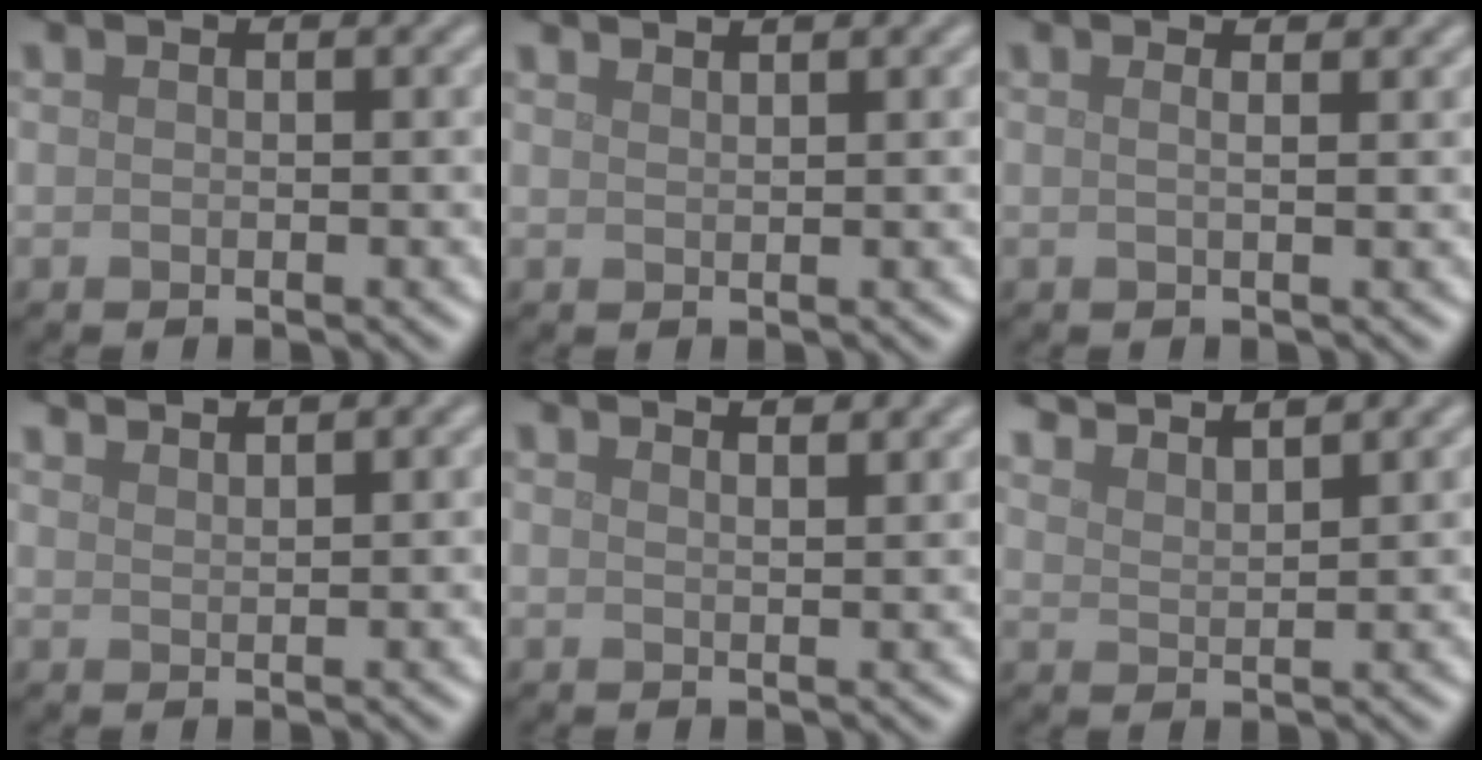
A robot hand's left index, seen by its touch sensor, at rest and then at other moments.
{"total": 1.7, "force": [1.6, 0.4, 0.6], "torque": [0.003, 0.000, 0.013]}
{"total": 2.4, "force": [1.2, 1.1, 1.8], "torque": [-0.007, 0.009, -0.015]}
{"total": 2.7, "force": [2.5, 0.5, 0.9], "torque": [0.005, 0.002, 0.027]}
{"total": 2.5, "force": [2.1, 0.8, 1.2], "torque": [0.002, 0.013, 0.008]}
{"total": 5.5, "force": [5.1, 1.0, 1.8], "torque": [-0.016, 0.015, 0.060]}